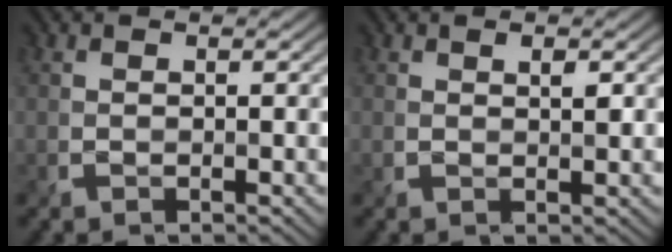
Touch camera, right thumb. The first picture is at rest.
{"total": 1.2, "force": [0.5, 0.4, 1.0], "torque": [-0.015, -0.002, 0.008]}